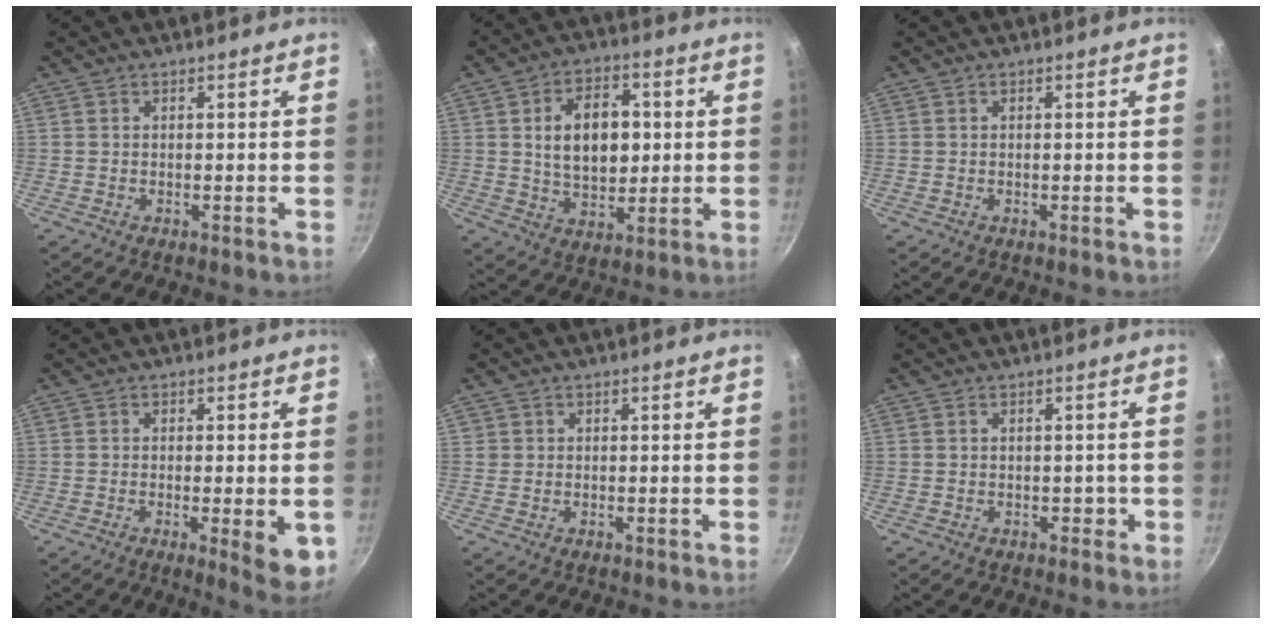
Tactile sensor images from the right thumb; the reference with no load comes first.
{"total": 12.9, "force": [1.8, 8.4, 9.6], "torque": [-0.123, 0.000, 0.031]}
{"total": 0.0}
{"total": 7.6, "force": [-1.8, 1.7, 7.2], "torque": [-0.089, -0.007, -0.020]}
{"total": 0.9, "force": [0.1, 0.8, 0.1], "torque": [0.006, 0.005, 0.001]}
{"total": 1.3, "force": [-0.4, 1.1, 0.5], "torque": [0.007, 0.008, -0.001]}